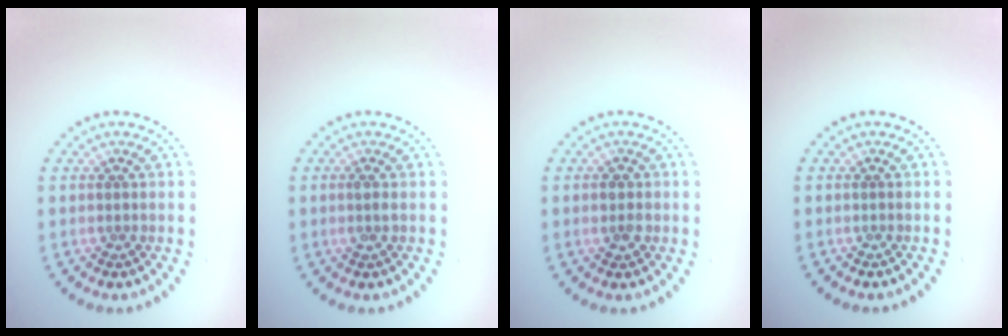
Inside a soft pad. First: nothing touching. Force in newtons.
{"total": 0.8, "press": 0.7, "slide": 0.4}
{"total": 1.5, "press": 1.5, "slide": 0.2}
{"total": 0.0}